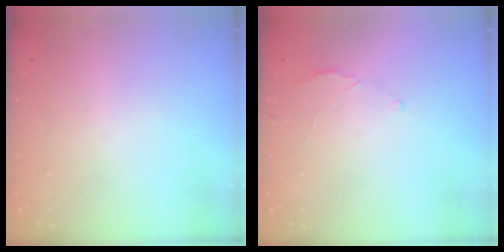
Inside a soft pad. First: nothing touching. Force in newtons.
{"total": 2.6, "press": 2.6, "slide": 0.2}